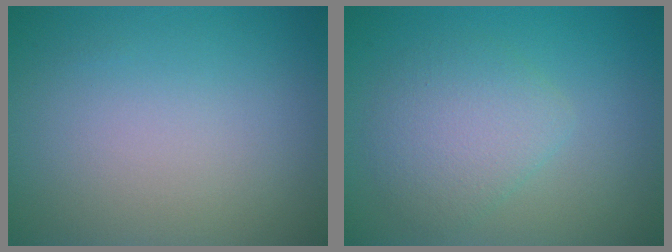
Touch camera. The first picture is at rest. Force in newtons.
{"total": 3.4, "press": 3.4, "slide": 0.1}